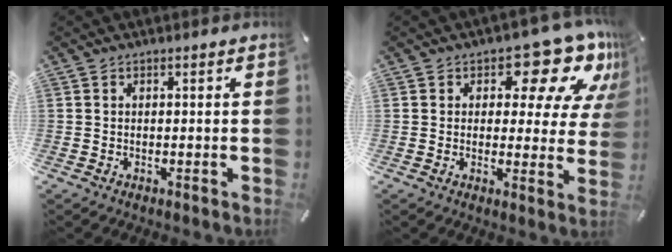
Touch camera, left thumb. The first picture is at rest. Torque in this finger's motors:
{"motor_torque": [1.65, 1.56, 0.97, -1.01, 0.22]}